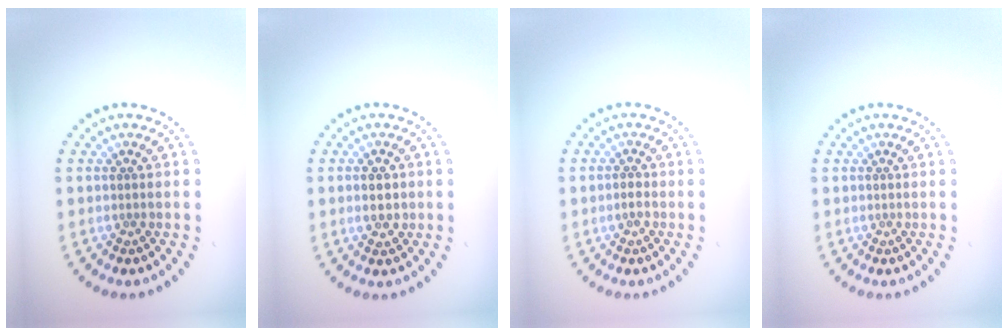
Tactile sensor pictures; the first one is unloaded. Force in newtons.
{"total": 2.7, "press": 2.7, "slide": 0.1}
{"total": 1.0, "press": 1.0, "slide": 0.3}
{"total": 0.0}